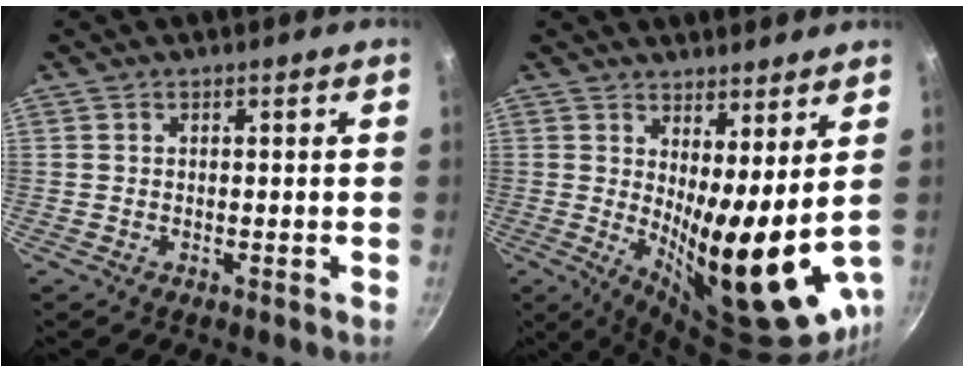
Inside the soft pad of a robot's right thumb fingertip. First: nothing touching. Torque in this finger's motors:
{"motor_torque": [1.86, 3.15, 2.03, -0.13, 0.36]}